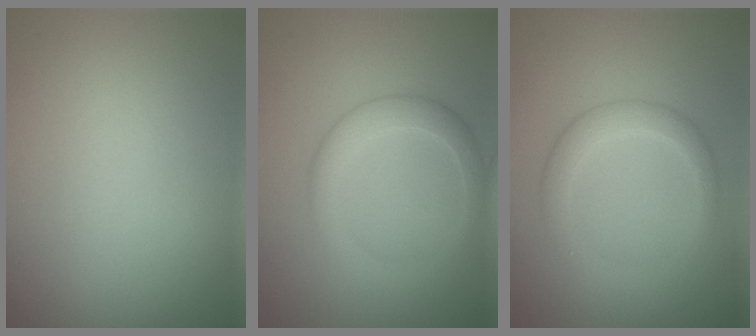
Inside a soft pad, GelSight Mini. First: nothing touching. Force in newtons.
{"total": 3.0, "press": 3.0, "slide": 0.0}
{"total": 2.8, "press": 2.8, "slide": 0.1}